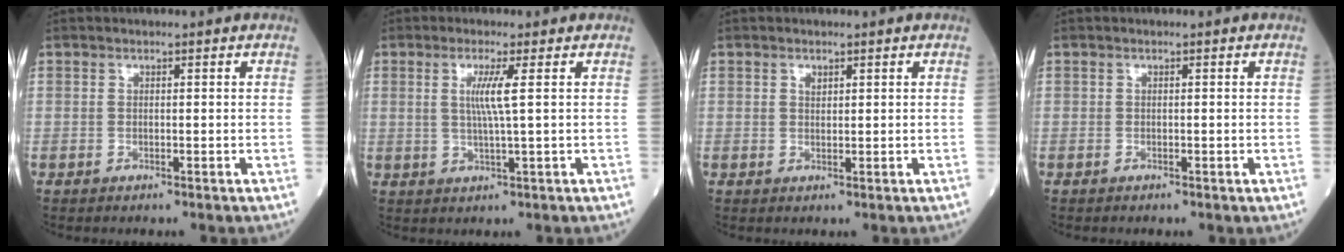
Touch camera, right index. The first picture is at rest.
{"total": 4.2, "force": [1.0, -0.7, 4.1], "torque": [-0.082, -0.004, 0.019]}
{"total": 0.9, "force": [0.6, 0.5, 0.5], "torque": [-0.008, -0.003, 0.010]}
{"total": 0.0}